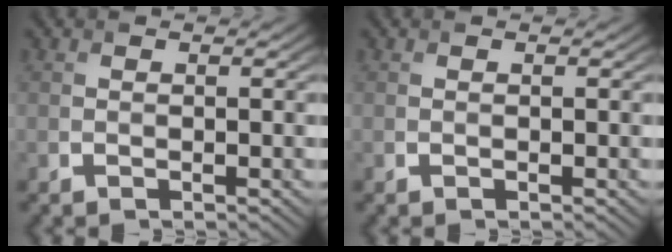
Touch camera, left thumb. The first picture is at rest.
{"total": 0.0}